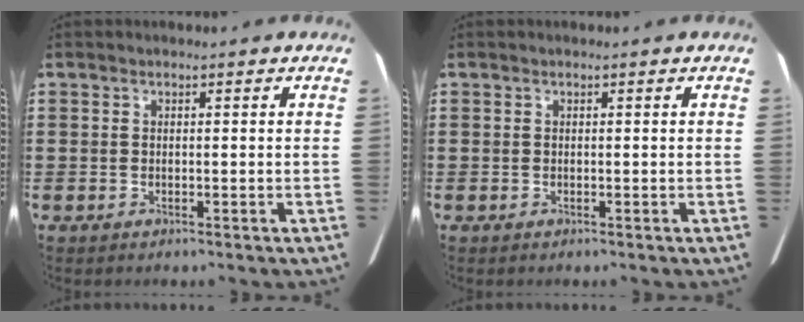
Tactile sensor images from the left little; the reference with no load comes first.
{"total": 0.0}